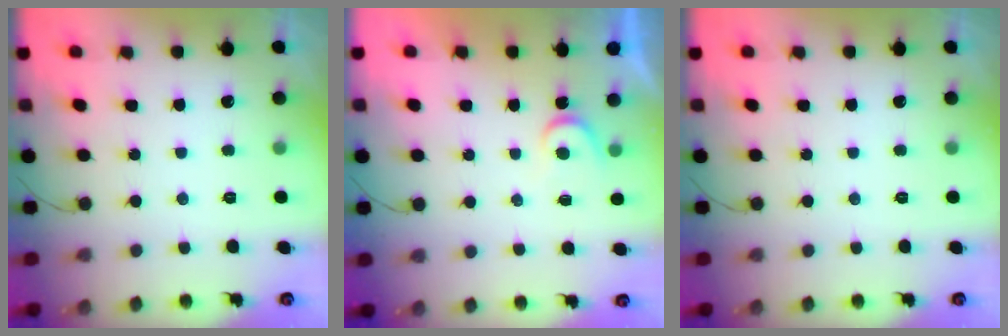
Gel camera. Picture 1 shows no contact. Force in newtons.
{"total": 3.4, "press": 3.4, "slide": 0.4}
{"total": 0.0}